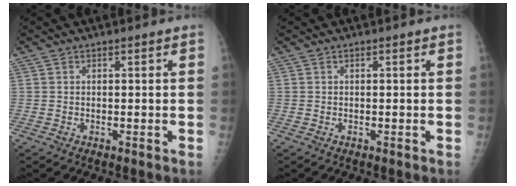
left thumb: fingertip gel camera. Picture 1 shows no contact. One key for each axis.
{"total": 0.0}